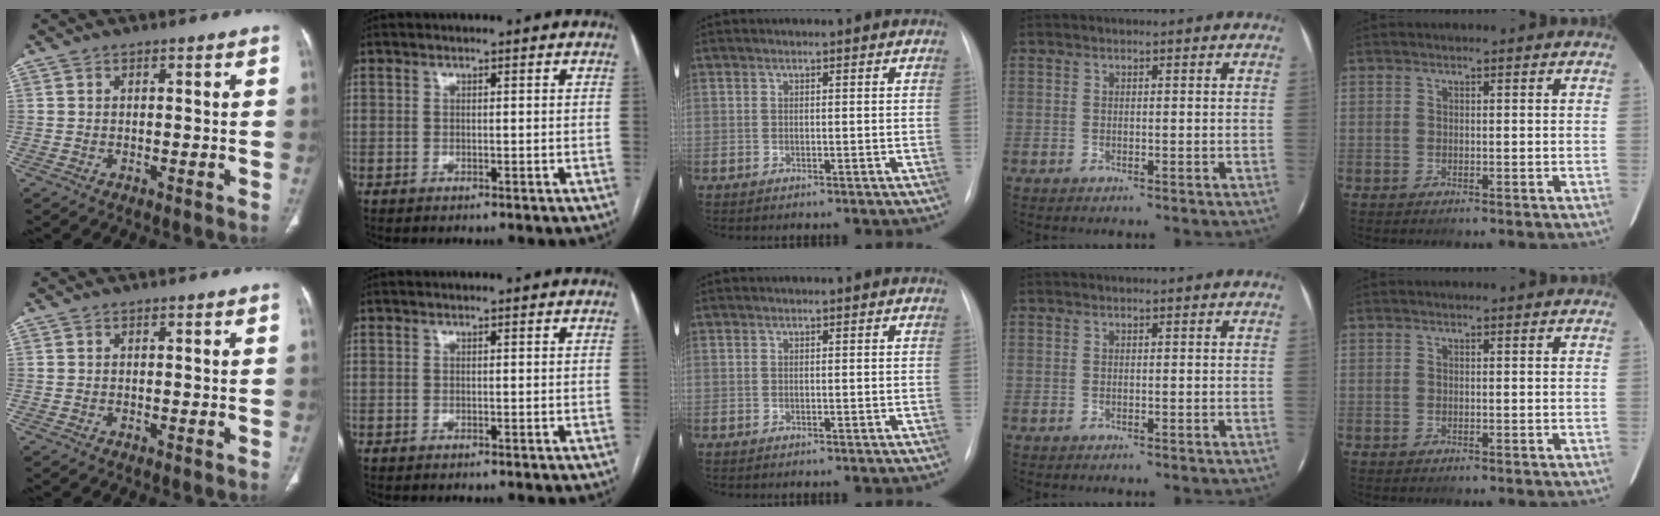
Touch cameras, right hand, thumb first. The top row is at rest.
{}